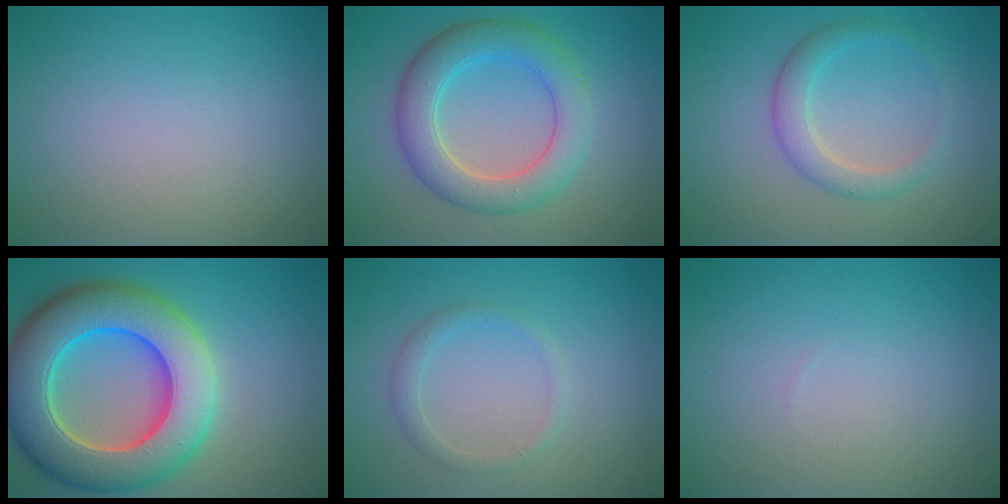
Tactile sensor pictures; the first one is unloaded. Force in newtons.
{"total": 5.6, "press": 5.6, "slide": 0.2}
{"total": 2.6, "press": 2.6, "slide": 0.1}
{"total": 12.2, "press": 12.1, "slide": 0.9}
{"total": 1.5, "press": 1.5, "slide": 0.1}
{"total": 0.0}